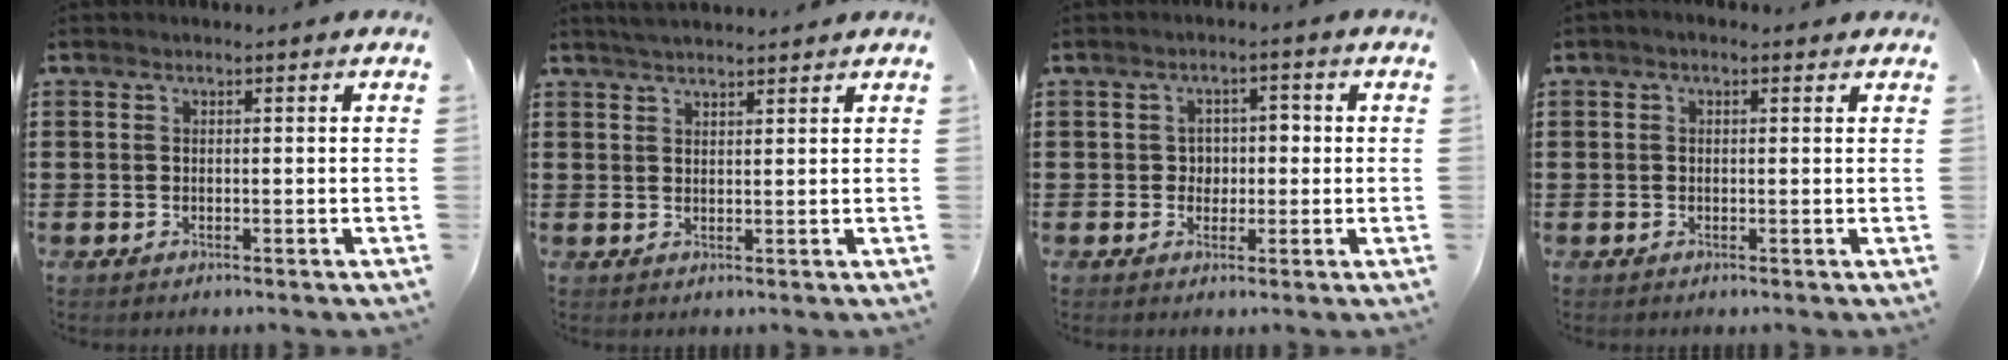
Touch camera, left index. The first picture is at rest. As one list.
[{"total": 2.4, "force": [2.3, -0.1, 0.7], "torque": [-0.018, -0.001, 0.046]}, {"total": 2.7, "force": [0.1, 2.2, 1.5], "torque": [-0.031, 0.003, -0.005]}, {"total": 0.9, "force": [0.1, 0.4, 0.7], "torque": [-0.015, 0.005, 0.001]}]